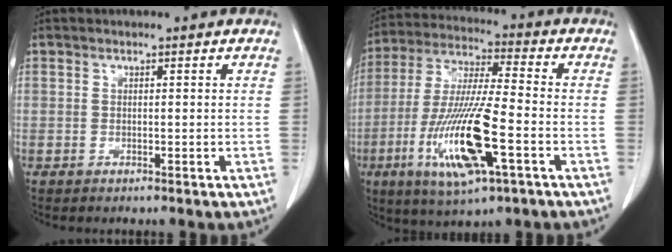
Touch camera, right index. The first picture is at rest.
{"total": 16.6, "force": [-5.6, 2.0, 15.5], "torque": [-0.317, -0.022, -0.098]}